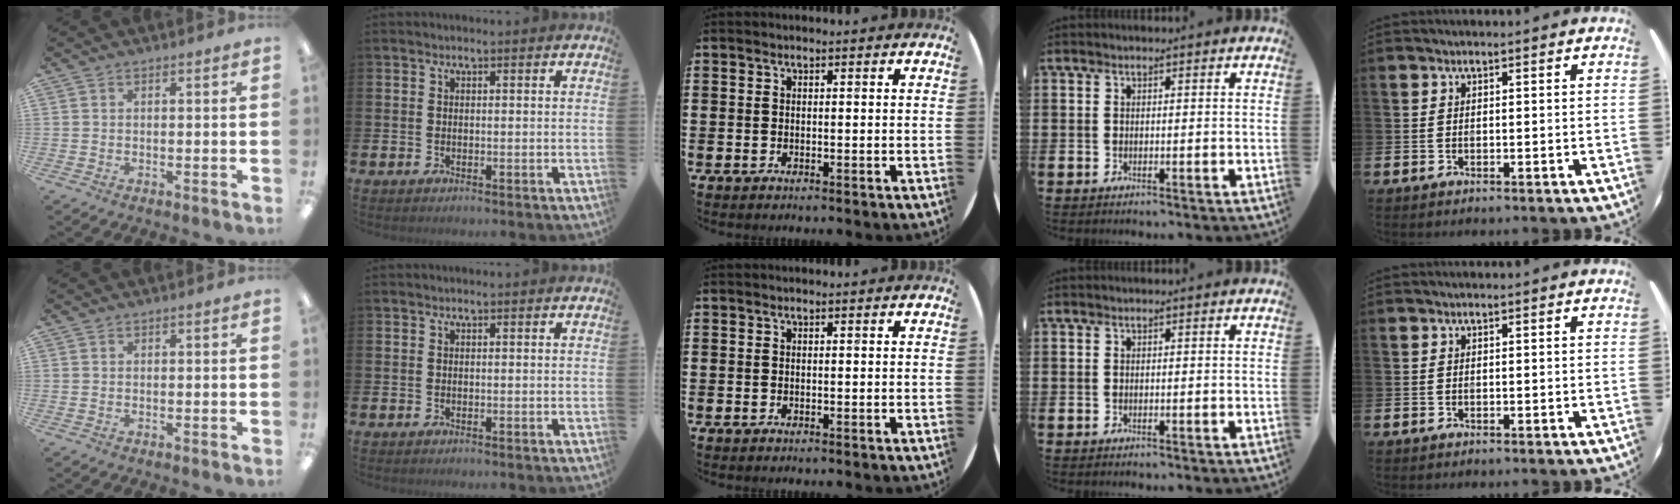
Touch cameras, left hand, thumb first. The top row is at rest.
{}